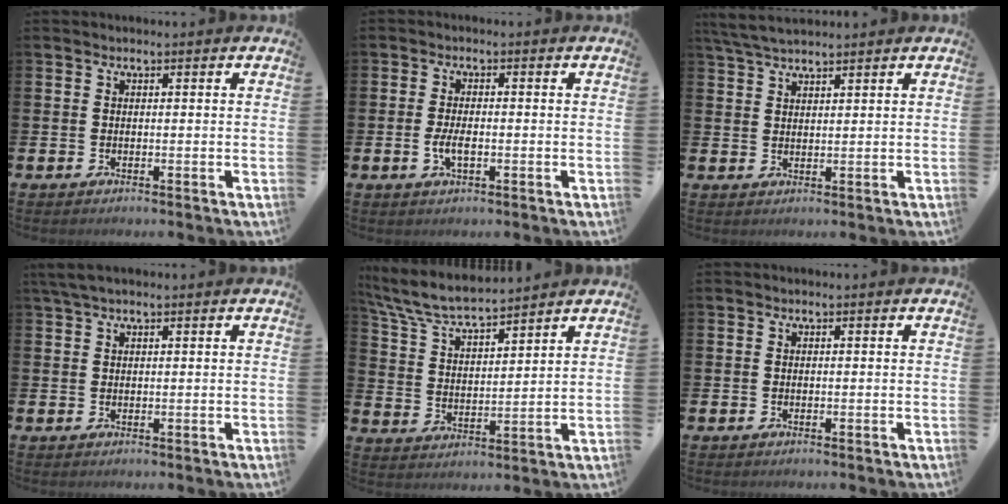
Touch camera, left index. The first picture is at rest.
{"total": 2.7, "force": [-0.6, 1.2, 2.4], "torque": [-0.038, -0.001, -0.012]}
{"total": 4.3, "force": [3.9, 0.8, 1.7], "torque": [-0.047, -0.008, 0.073]}
{"total": 2.4, "force": [1.7, 0.6, 1.5], "torque": [-0.025, 0.003, 0.029]}
{"total": 7.3, "force": [6.9, 0.7, 2.3], "torque": [-0.075, -0.039, 0.122]}
{"total": 0.0}